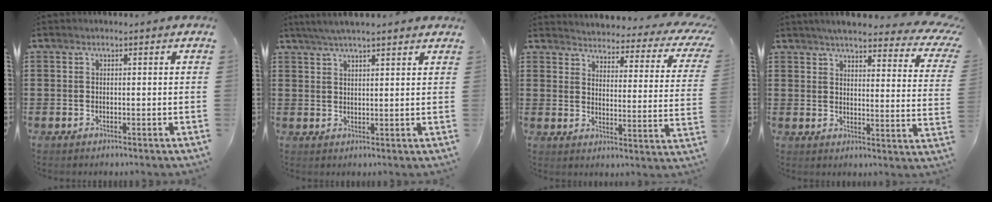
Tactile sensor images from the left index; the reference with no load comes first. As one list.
[{"total": 3.7, "force": [3.3, 0.1, 1.8], "torque": [-0.042, -0.001, 0.059]}, {"total": 2.9, "force": [2.9, 0.0, 0.7], "torque": [-0.026, -0.035, 0.038]}, {"total": 5.2, "force": [4.6, 0.3, 2.5], "torque": [-0.059, -0.028, 0.077]}]